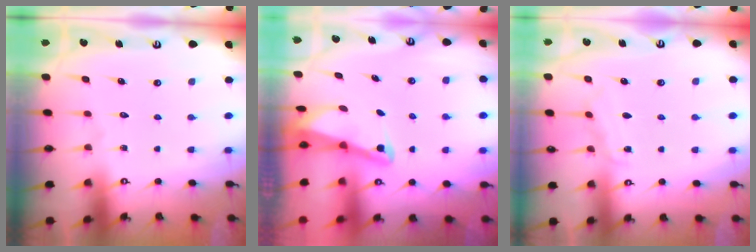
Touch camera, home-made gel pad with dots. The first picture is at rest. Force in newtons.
{"total": 2.2, "press": 2.1, "slide": 0.3}
{"total": 4.8, "press": 4.8, "slide": 0.2}